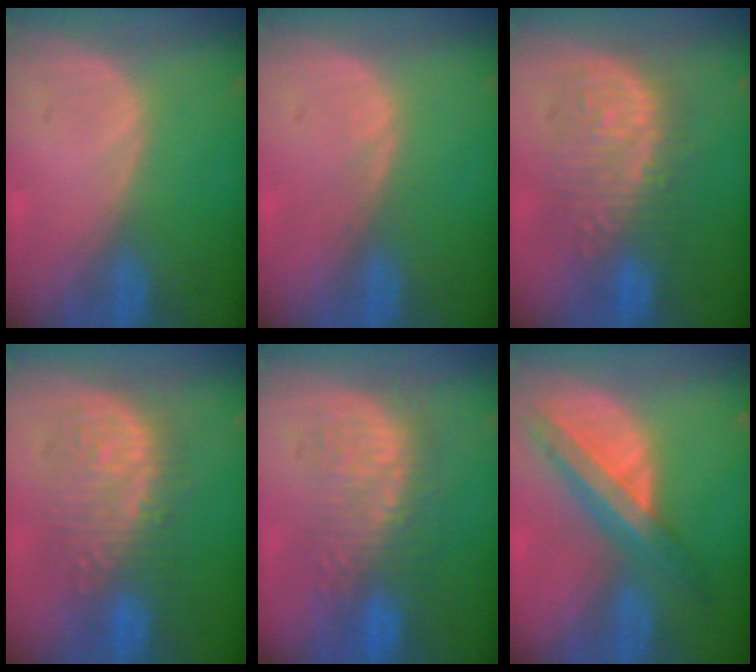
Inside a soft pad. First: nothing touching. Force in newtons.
{"total": 0.5, "press": 0.5, "slide": 0.1}
{"total": 9.2, "press": 9.2, "slide": 0.0}
{"total": 9.2, "press": 9.2, "slide": 0.0}
{"total": 9.2, "press": 8.7, "slide": 2.7}
{"total": 8.3, "press": 7.1, "slide": 4.4}